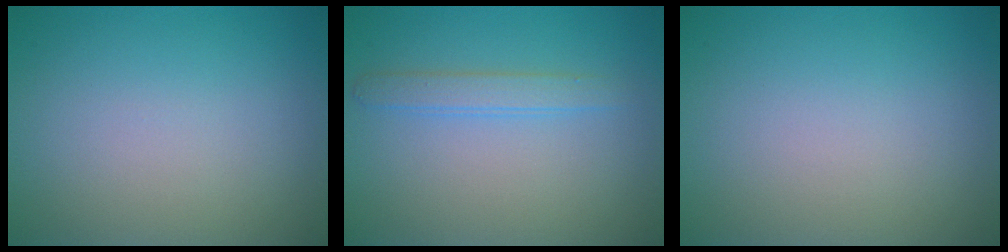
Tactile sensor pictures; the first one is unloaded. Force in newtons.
{"total": 1.8, "press": 1.8, "slide": 0.1}
{"total": 0.0}